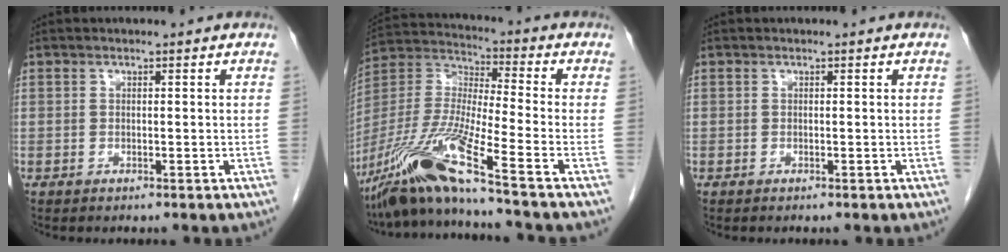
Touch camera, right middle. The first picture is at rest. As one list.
[{"total": 14.8, "force": [-10.3, -1.7, 10.5], "torque": [-0.228, -0.020, -0.197]}, {"total": 0.0}]